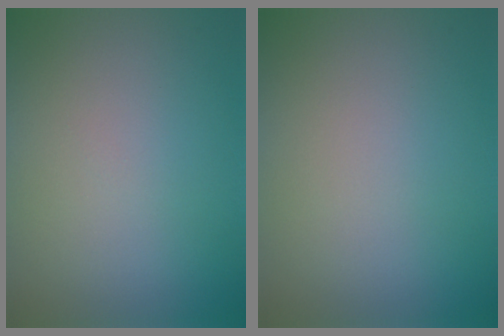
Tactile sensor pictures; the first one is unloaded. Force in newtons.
{"total": 0.0}